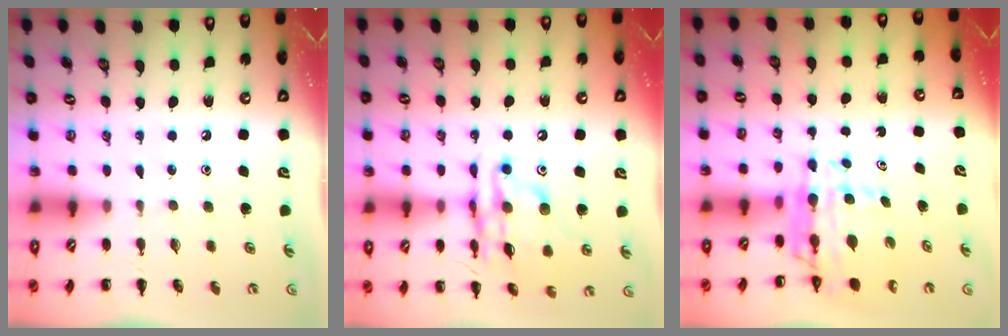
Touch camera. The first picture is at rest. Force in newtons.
{"total": 15.4, "press": 15.3, "slide": 1.7}
{"total": 10.1, "press": 9.5, "slide": 3.5}